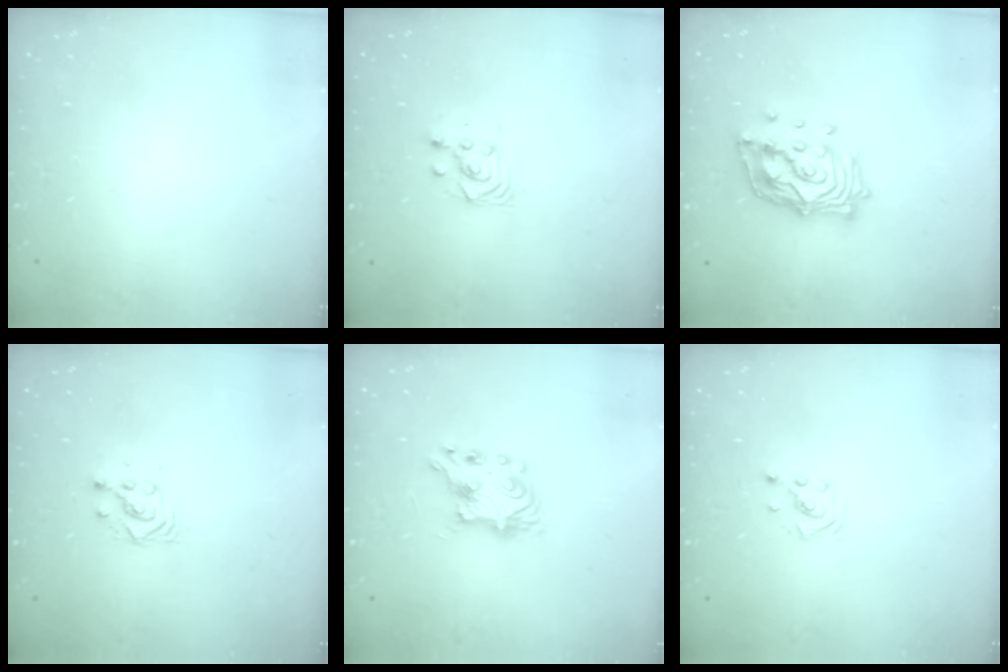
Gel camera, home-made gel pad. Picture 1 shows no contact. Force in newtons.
{"total": 3.7, "press": 3.4, "slide": 1.4}
{"total": 18.2, "press": 18.0, "slide": 2.7}
{"total": 3.6, "press": 3.6, "slide": 0.1}
{"total": 7.5, "press": 7.5, "slide": 0.4}
{"total": 1.4, "press": 1.4, "slide": 0.1}